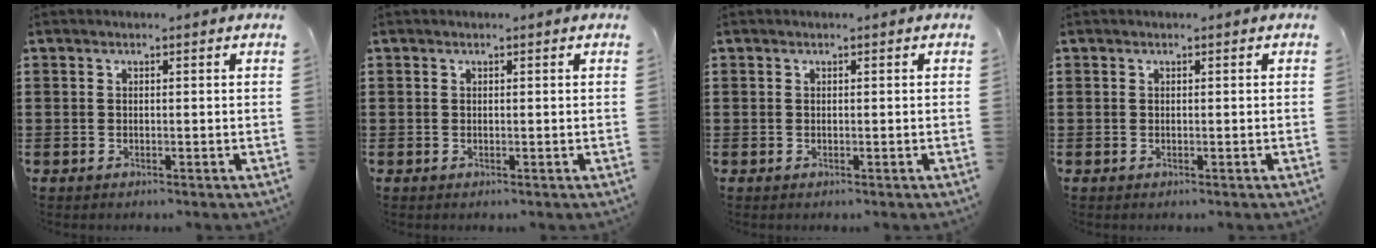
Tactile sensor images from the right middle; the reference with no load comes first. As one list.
[{"total": 0.0}, {"total": 0.0}, {"total": 0.0}]